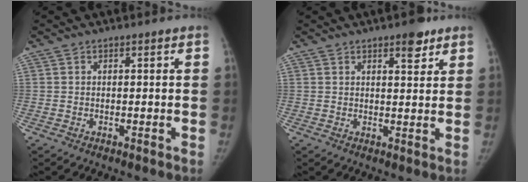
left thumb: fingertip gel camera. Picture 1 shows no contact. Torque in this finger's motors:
{"motor_torque": [0.39, -0.07, 0.82, -0.44, 0.10]}